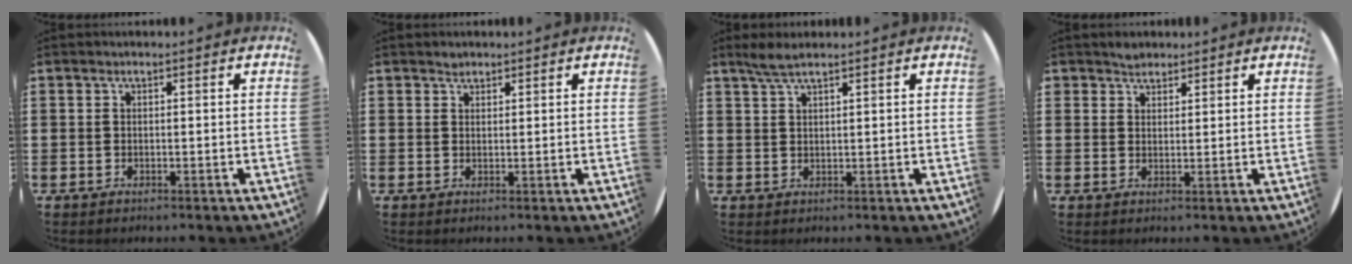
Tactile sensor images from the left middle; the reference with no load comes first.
{"total": 1.1, "force": [1.0, 0.5, 0.0], "torque": [0.006, -0.002, 0.017]}
{"total": 2.7, "force": [2.1, 0.3, 1.7], "torque": [-0.037, 0.004, 0.037]}
{"total": 2.0, "force": [1.8, 0.8, -0.2], "torque": [0.008, 0.001, 0.035]}